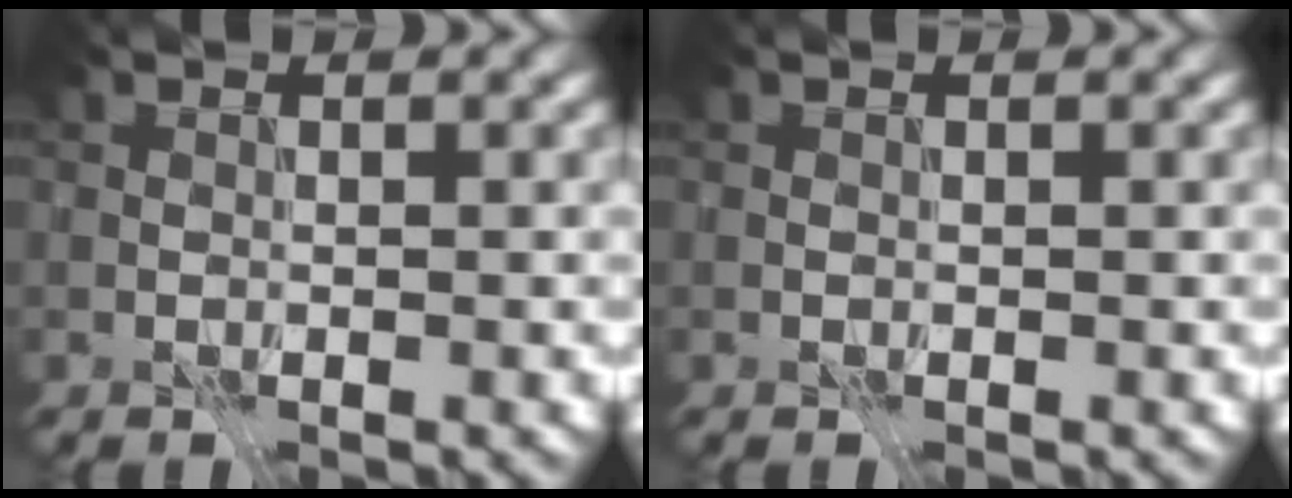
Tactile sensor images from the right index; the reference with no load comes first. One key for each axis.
{"total": 0.0}